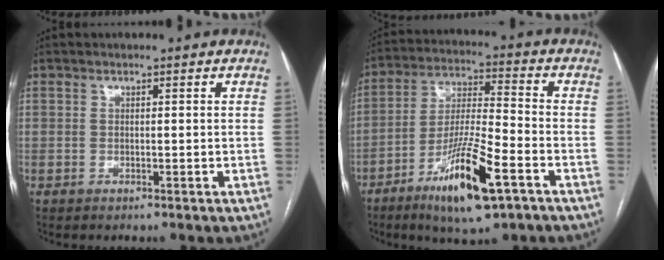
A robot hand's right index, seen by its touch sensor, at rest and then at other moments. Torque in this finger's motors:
{"motor_torque": [1.29, -0.41, 0.70, 0.20]}